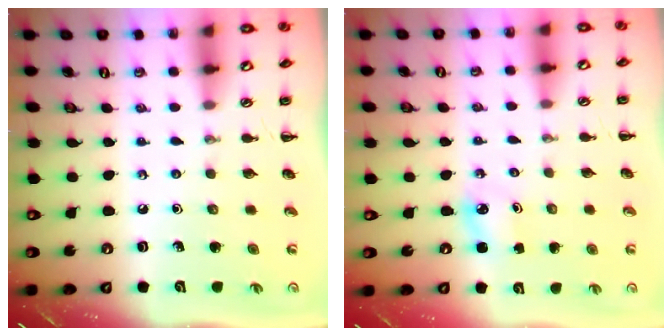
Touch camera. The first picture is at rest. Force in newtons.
{"total": 2.2, "press": 2.2, "slide": 0.3}